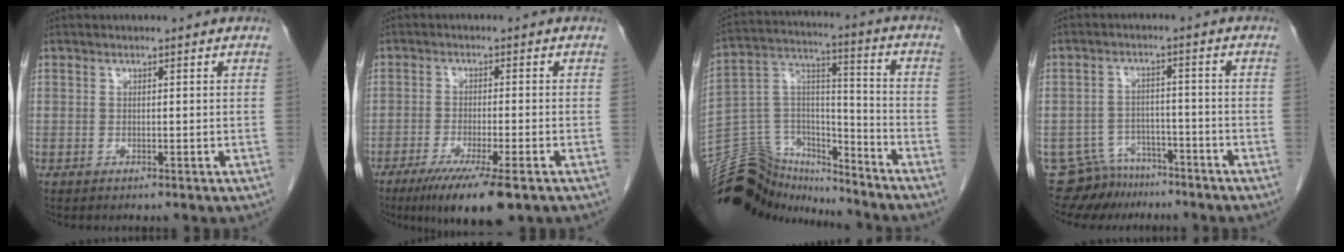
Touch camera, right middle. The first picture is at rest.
{"total": 10.0, "force": [-6.4, 0.9, 7.6], "torque": [-0.123, -0.025, -0.099]}
{"total": 19.2, "force": [-17.8, 6.0, 4.1], "torque": [-0.090, 0.056, -0.295]}
{"total": 8.2, "force": [-7.1, 4.0, -0.4], "torque": [0.009, 0.020, -0.109]}